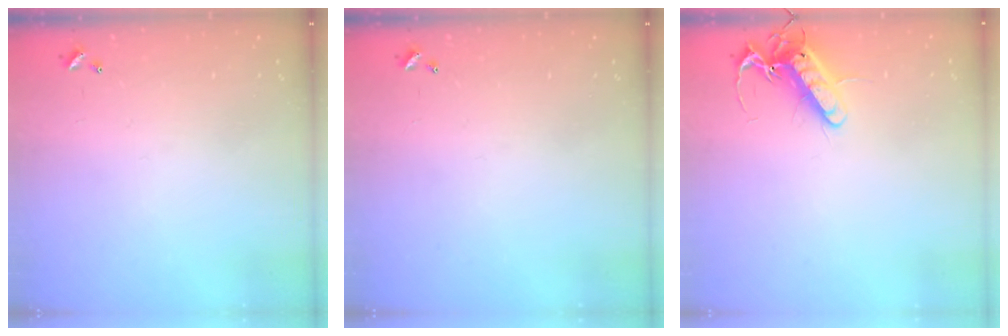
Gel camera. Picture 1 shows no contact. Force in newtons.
{"total": 0.0}
{"total": 13.9, "press": 13.8, "slide": 1.7}